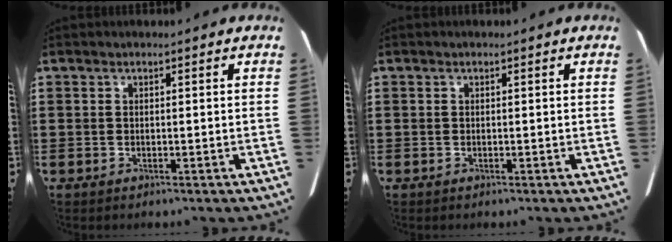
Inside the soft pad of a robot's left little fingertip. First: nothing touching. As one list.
[{"total": 0.0}]